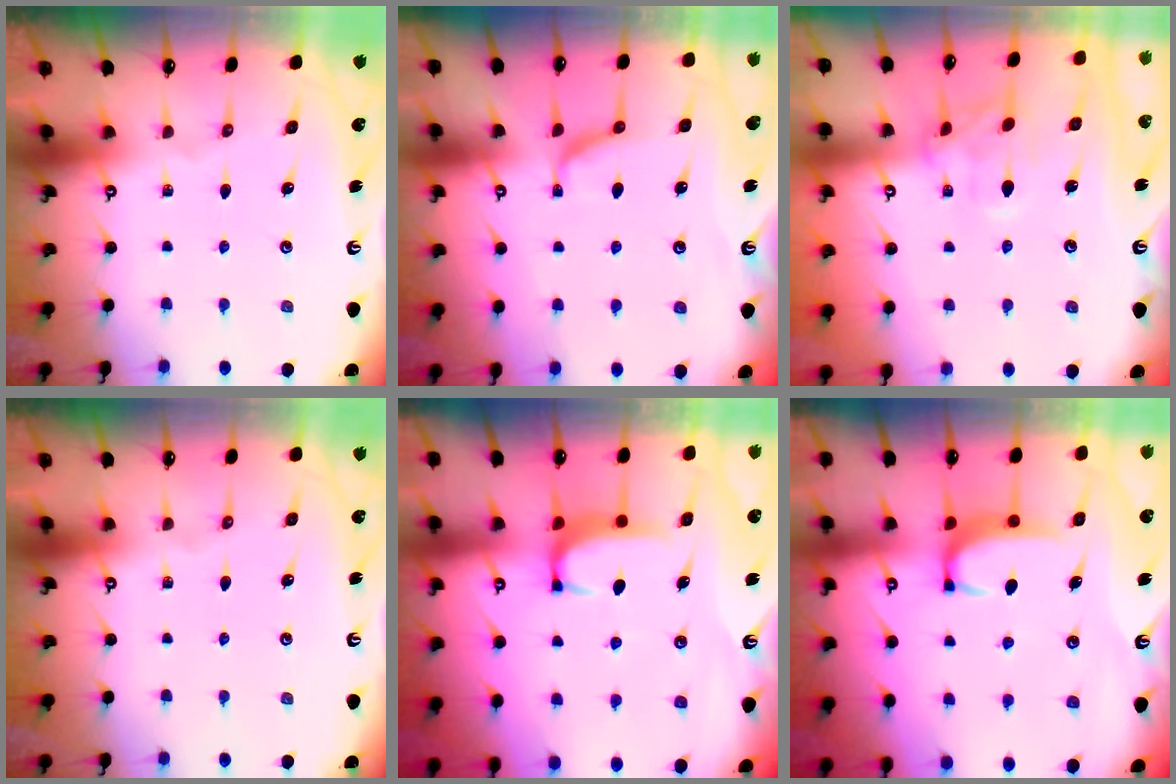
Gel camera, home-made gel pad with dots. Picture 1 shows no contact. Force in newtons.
{"total": 1.0, "press": 0.7, "slide": 0.7}
{"total": 0.0}
{"total": 0.0}
{"total": 1.8, "press": 1.7, "slide": 0.5}
{"total": 2.7, "press": 2.6, "slide": 0.4}